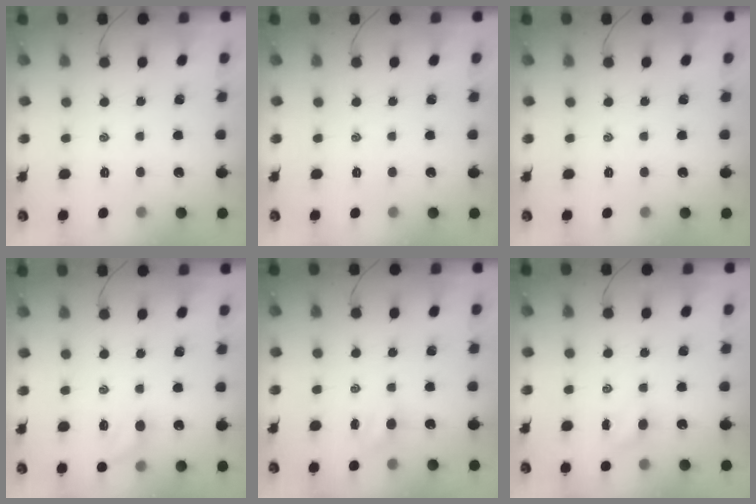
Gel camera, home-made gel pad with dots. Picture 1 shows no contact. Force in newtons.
{"total": 0.0}
{"total": 0.0}
{"total": 6.8, "press": 6.6, "slide": 1.5}
{"total": 4.0, "press": 3.8, "slide": 1.2}
{"total": 3.5, "press": 3.3, "slide": 1.1}